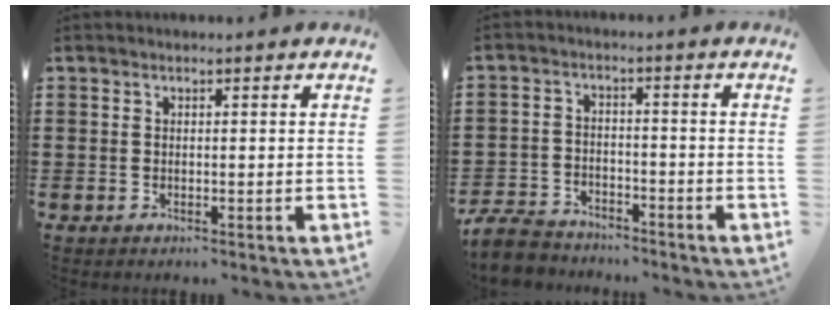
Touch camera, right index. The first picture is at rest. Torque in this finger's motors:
{"motor_torque": [-2.14, 0.00, -1.05, -0.21]}